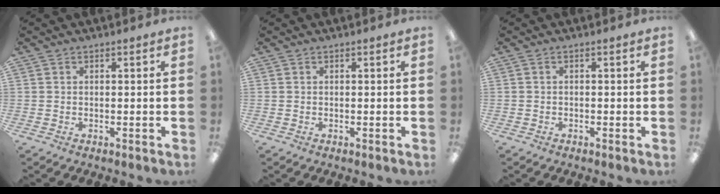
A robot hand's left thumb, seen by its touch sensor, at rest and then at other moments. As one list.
[{"total": 0.0}, {"total": 0.7, "force": [-0.4, 0.1, 0.5], "torque": [-0.009, 0.000, -0.007]}]